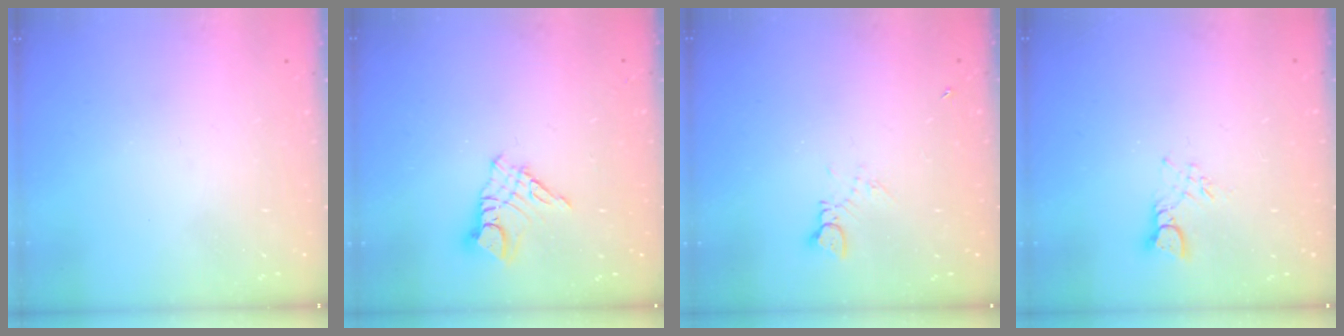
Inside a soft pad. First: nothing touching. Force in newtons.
{"total": 8.0, "press": 8.0, "slide": 0.7}
{"total": 3.2, "press": 3.2, "slide": 0.4}
{"total": 3.1, "press": 3.1, "slide": 0.2}